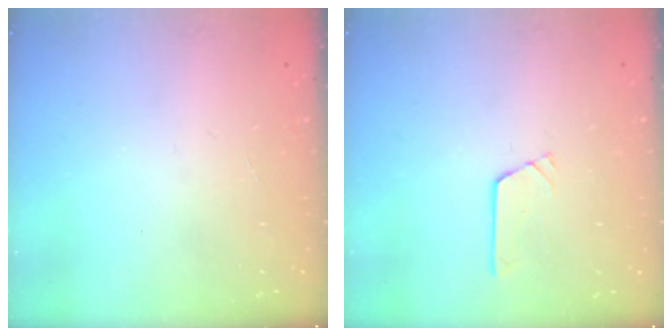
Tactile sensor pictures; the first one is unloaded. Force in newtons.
{"total": 2.6, "press": 2.6, "slide": 0.2}